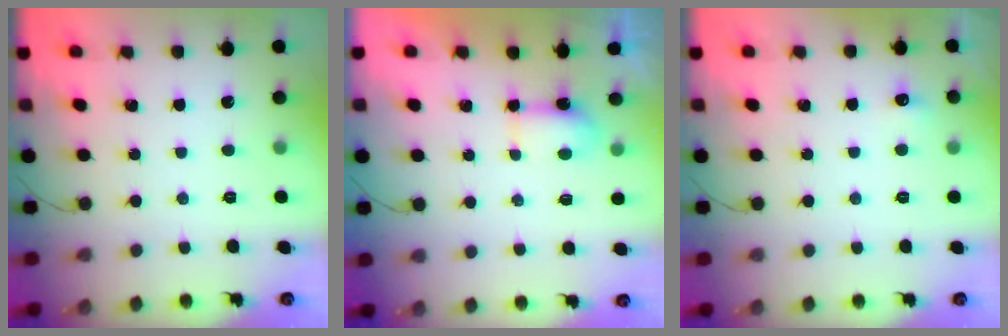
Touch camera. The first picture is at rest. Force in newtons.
{"total": 4.7, "press": 4.6, "slide": 0.9}
{"total": 3.6, "press": 3.5, "slide": 0.9}